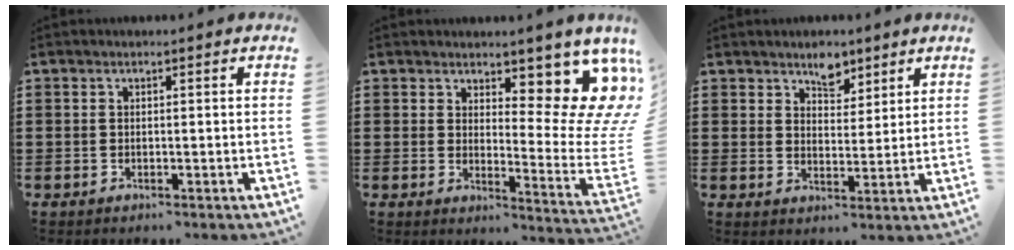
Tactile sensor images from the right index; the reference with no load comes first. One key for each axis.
{"total": 10.7, "fx": 6.3, "fy": 4.5, "fz": 7.3, "tx": -0.100, "ty": -0.055, "tz": 0.118}
{"total": 4.7, "fx": 3.7, "fy": 2.4, "fz": 1.6, "tx": -0.026, "ty": -0.001, "tz": 0.066}